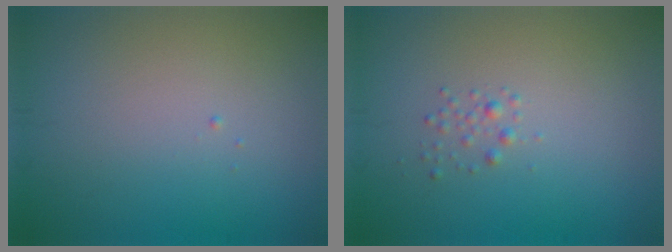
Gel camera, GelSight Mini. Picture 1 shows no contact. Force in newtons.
{"total": 0.9, "press": 0.9, "slide": 0.0}